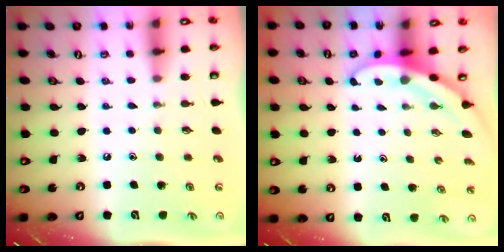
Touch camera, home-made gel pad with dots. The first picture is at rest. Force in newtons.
{"total": 3.2, "press": 3.2, "slide": 0.2}